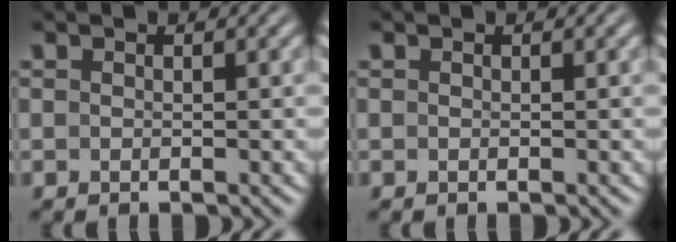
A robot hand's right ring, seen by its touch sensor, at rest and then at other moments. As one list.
[{"total": 0.0}]